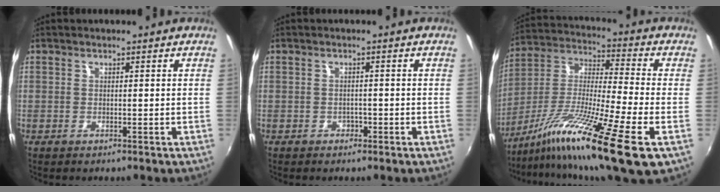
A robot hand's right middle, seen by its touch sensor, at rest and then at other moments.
{"total": 1.5, "force": [-0.9, 1.2, 0.2], "torque": [-0.005, -0.001, -0.011]}
{"total": 18.1, "force": [-9.9, 0.2, 15.1], "torque": [-0.279, -0.035, -0.193]}